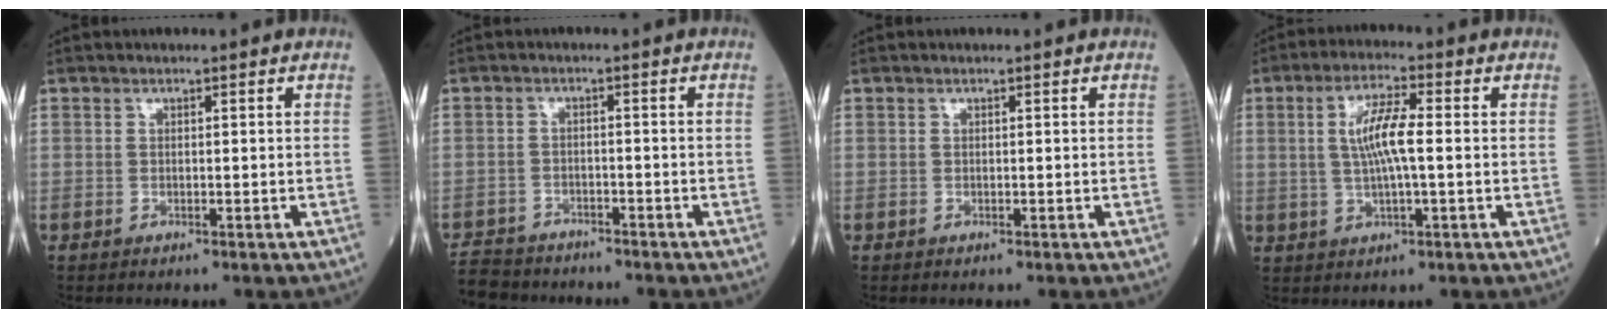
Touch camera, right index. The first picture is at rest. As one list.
[{"total": 7.6, "force": [-7.0, 2.8, 1.1], "torque": [-0.025, -0.004, -0.117]}, {"total": 0.0}, {"total": 7.0, "force": [0.7, 1.0, 6.9], "torque": [-0.137, 0.007, 0.012]}]